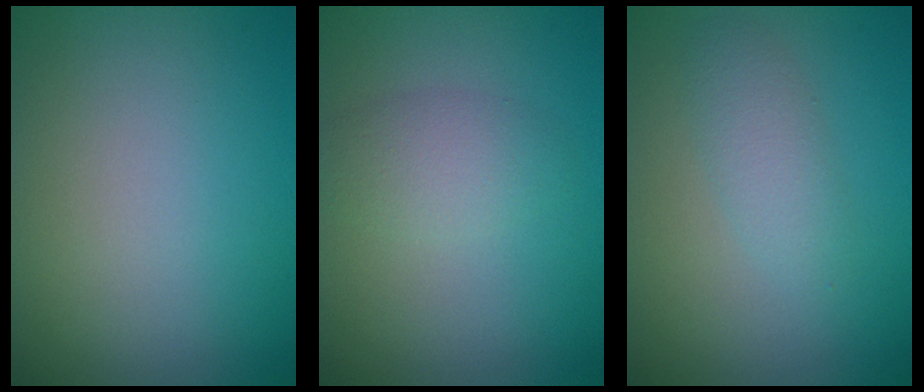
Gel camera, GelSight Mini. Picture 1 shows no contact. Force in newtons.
{"total": 2.4, "press": 2.4, "slide": 0.0}
{"total": 2.0, "press": 2.0, "slide": 0.1}